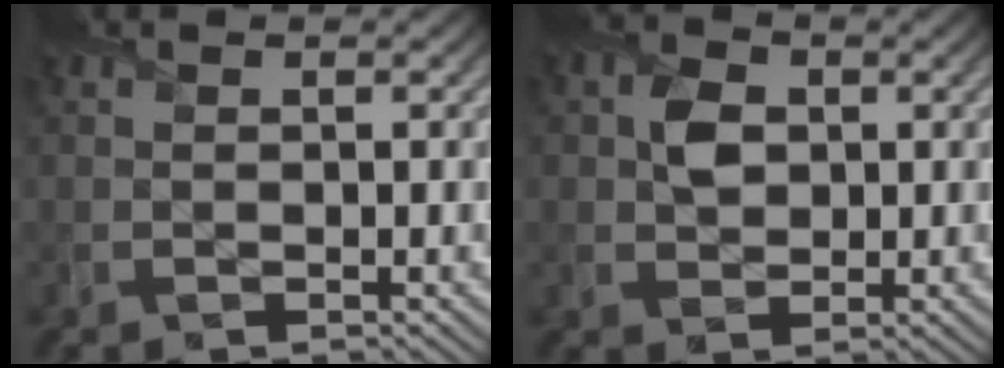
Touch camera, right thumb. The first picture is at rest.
{"total": 3.3, "force": [0.6, 2.7, 1.9], "torque": [-0.041, 0.001, 0.004]}